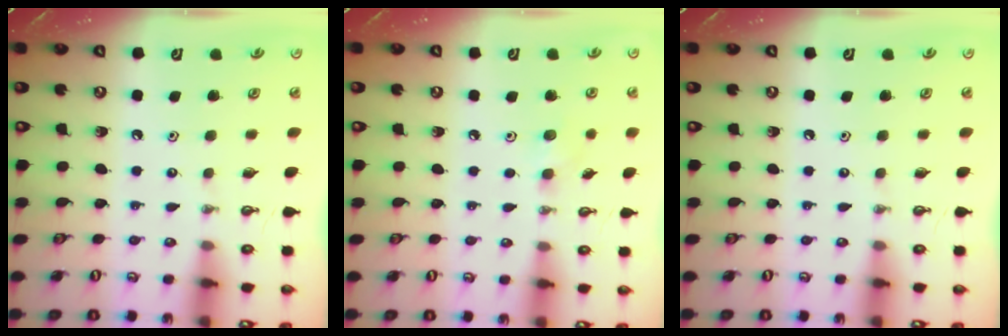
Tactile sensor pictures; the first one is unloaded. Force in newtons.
{"total": 5.6, "press": 5.4, "slide": 1.5}
{"total": 0.0}